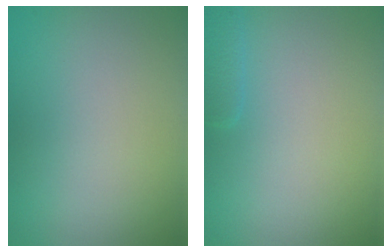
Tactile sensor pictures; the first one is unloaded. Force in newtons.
{"total": 1.0, "press": 1.0, "slide": 0.1}